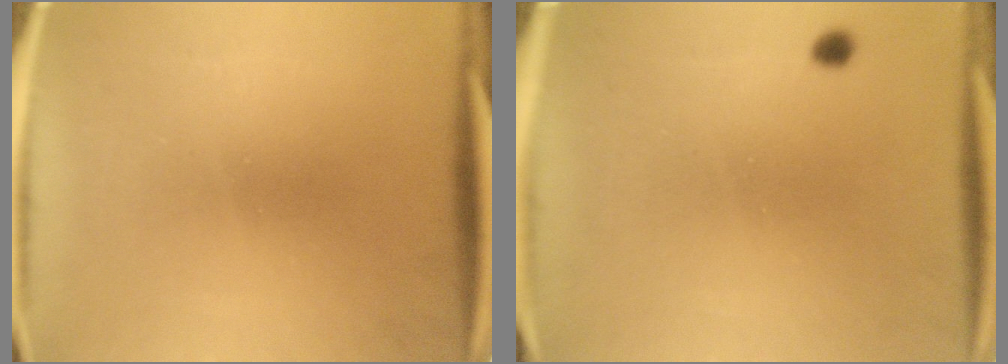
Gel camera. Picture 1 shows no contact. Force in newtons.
{"total": 0.9}